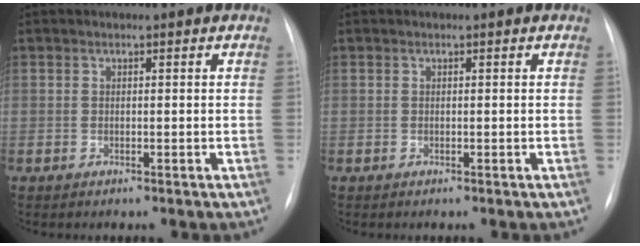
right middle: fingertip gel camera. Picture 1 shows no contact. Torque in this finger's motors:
{"motor_torque": [-0.04, -0.04, 0.00, 0.00]}